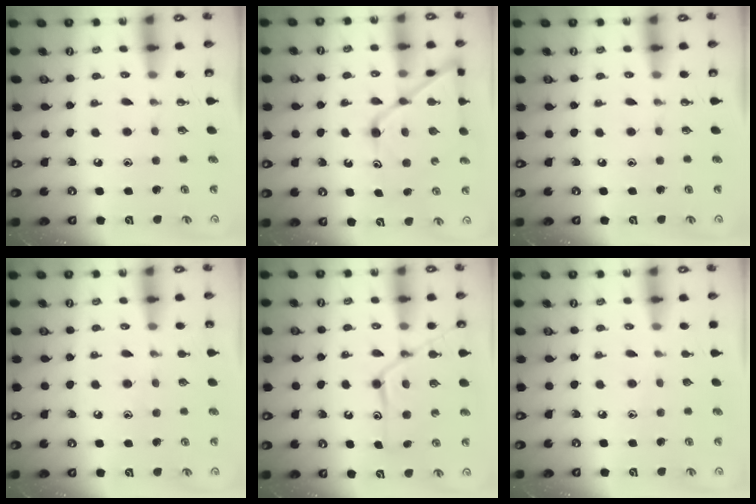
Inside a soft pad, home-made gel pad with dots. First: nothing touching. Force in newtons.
{"total": 13.6, "press": 13.5, "slide": 1.2}
{"total": 0.0}
{"total": 5.9, "press": 5.9, "slide": 0.4}
{"total": 15.3, "press": 15.3, "slide": 1.5}
{"total": 3.2, "press": 3.1, "slide": 0.4}